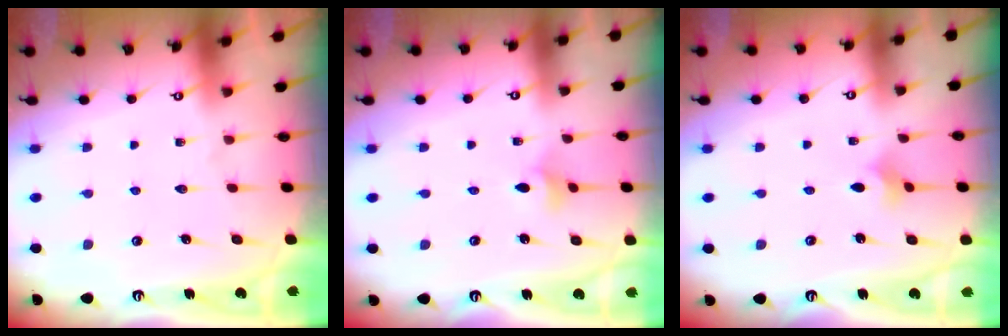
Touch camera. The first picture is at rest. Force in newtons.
{"total": 2.9, "press": 2.9, "slide": 0.5}
{"total": 1.9, "press": 1.8, "slide": 0.5}